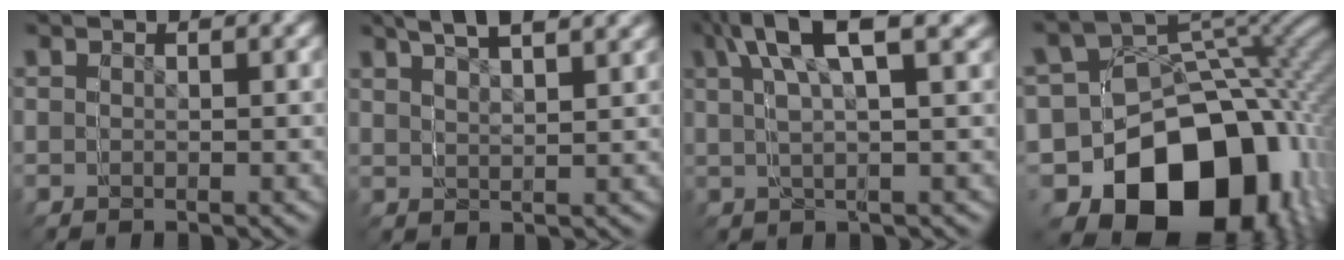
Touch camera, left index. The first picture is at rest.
{"total": 3.2, "force": [3.0, 0.3, 0.9], "torque": [-0.023, 0.013, 0.043]}
{"total": 2.9, "force": [2.5, 0.3, 1.5], "torque": [-0.034, 0.012, 0.032]}
{"total": 16.6, "force": [-7.0, 12.9, 7.7], "torque": [-0.158, -0.066, -0.091]}